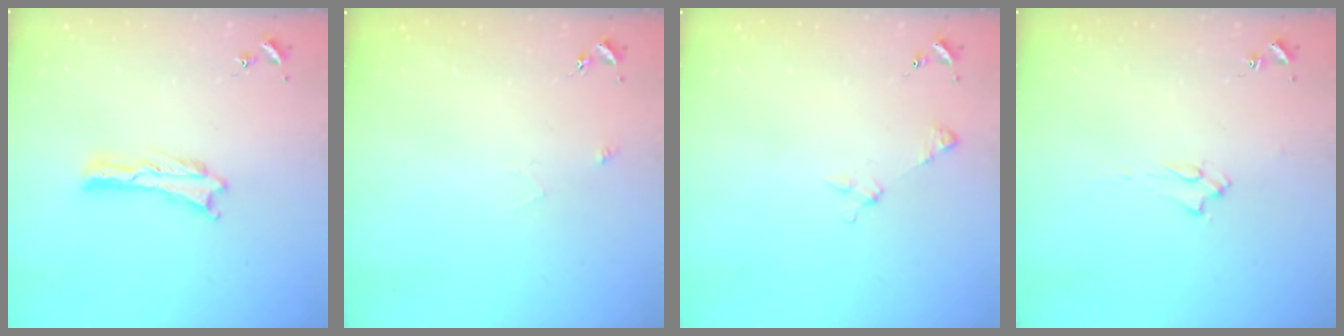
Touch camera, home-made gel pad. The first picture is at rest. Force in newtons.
{"total": 2.5, "press": 2.5, "slide": 0.2}
{"total": 2.9, "press": 2.9, "slide": 0.3}
{"total": 2.0, "press": 2.0, "slide": 0.3}